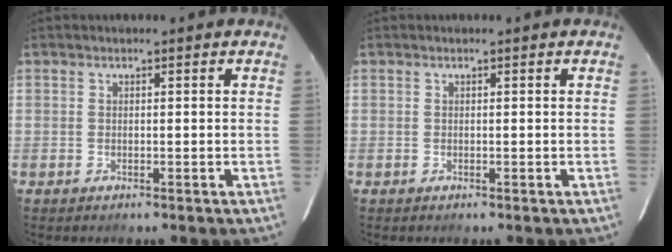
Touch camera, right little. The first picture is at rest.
{"total": 0.0}